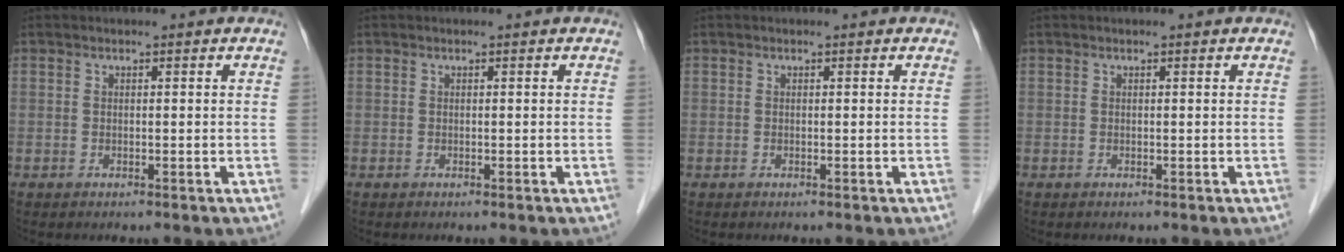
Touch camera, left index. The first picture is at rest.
{"total": 0.0}
{"total": 0.0}
{"total": 0.0}